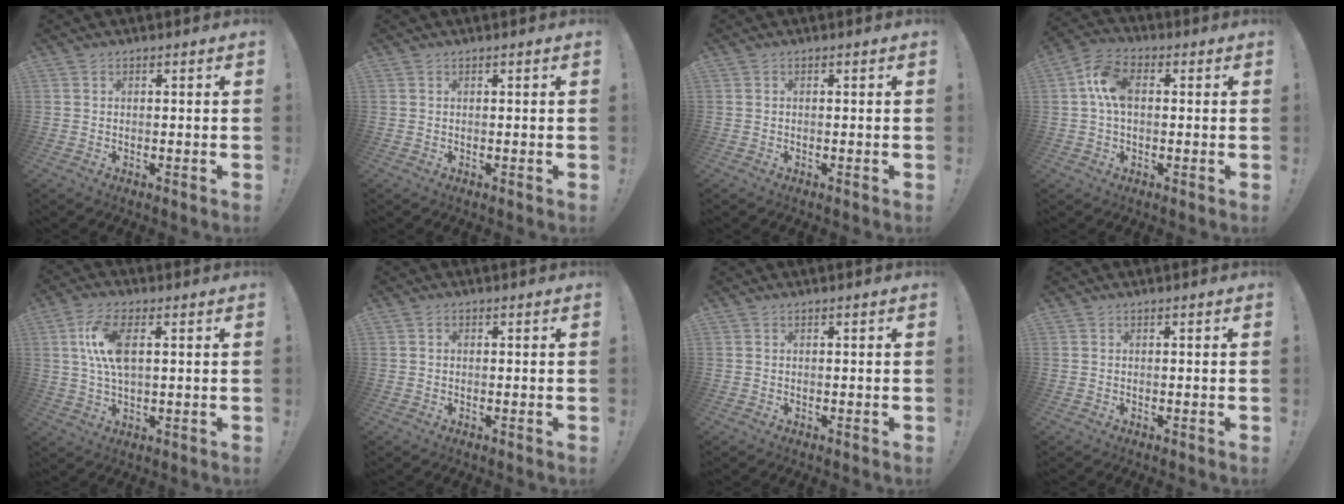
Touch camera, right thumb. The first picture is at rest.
{"total": 0.0}
{"total": 0.0}
{"total": 9.5, "force": [1.1, 6.0, 7.3], "torque": [-0.138, 0.012, 0.023]}
{"total": 10.6, "force": [2.2, 4.5, 9.3], "torque": [-0.185, -0.003, 0.038]}
{"total": 0.7, "force": [0.1, 0.7, 0.2], "torque": [-0.001, 0.002, 0.000]}
{"total": 0.0}
{"total": 0.0}